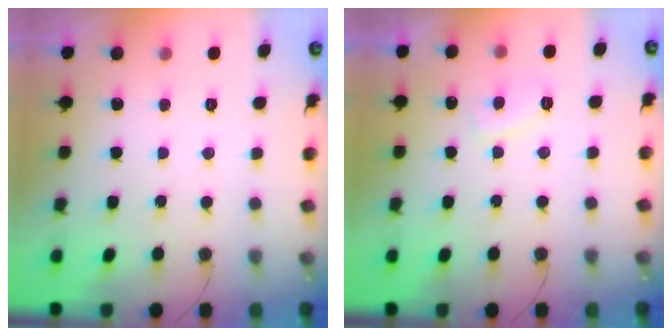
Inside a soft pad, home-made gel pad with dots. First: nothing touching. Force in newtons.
{"total": 3.1, "press": 3.1, "slide": 0.7}